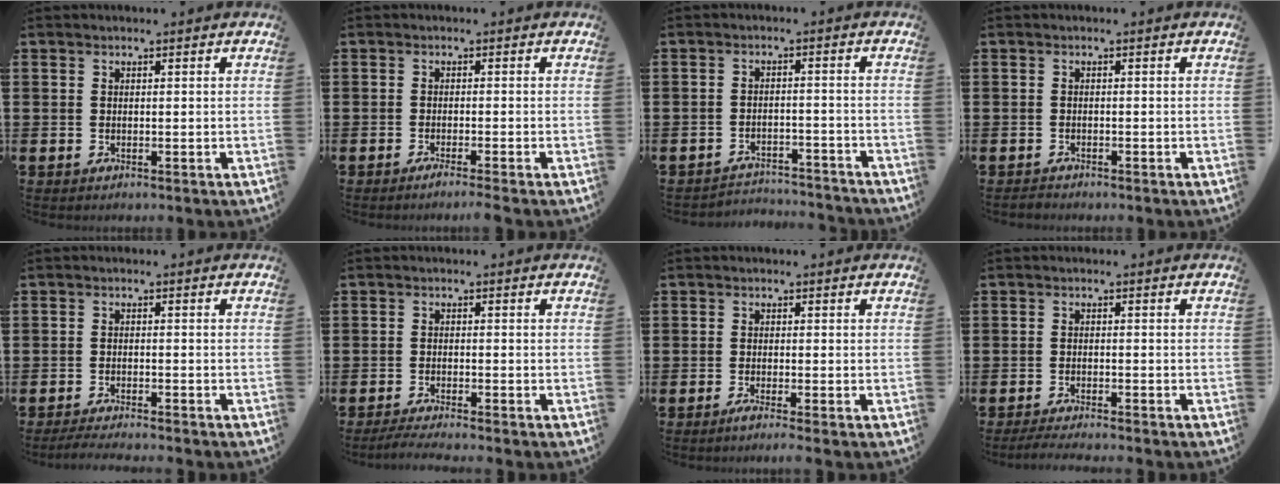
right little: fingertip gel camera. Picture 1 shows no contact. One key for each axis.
{"total": 1.1, "fx": -0.8, "fy": -0.1, "fz": 0.6, "tx": -0.009, "ty": -0.001, "tz": -0.016}
{"total": 2.8, "fx": -2.8, "fy": 0.1, "fz": -0.2, "tx": -0.004, "ty": 0.003, "tz": -0.062}
{"total": 0.6, "fx": -0.5, "fy": 0.2, "fz": 0.1, "tx": -0.004, "ty": -0.001, "tz": -0.012}
{"total": 1.7, "fx": -1.6, "fy": -0.1, "fz": 0.7, "tx": -0.010, "ty": 0.003, "tz": -0.031}
{"total": 1.8, "fx": -1.5, "fy": -0.1, "fz": 0.9, "tx": -0.014, "ty": 0.002, "tz": -0.029}
{"total": 1.1, "fx": -0.7, "fy": -0.1, "fz": 0.9, "tx": -0.014, "ty": -0.002, "tz": -0.013}
{"total": 1.7, "fx": -1.5, "fy": -0.1, "fz": 0.7, "tx": -0.011, "ty": 0.003, "tz": -0.030}